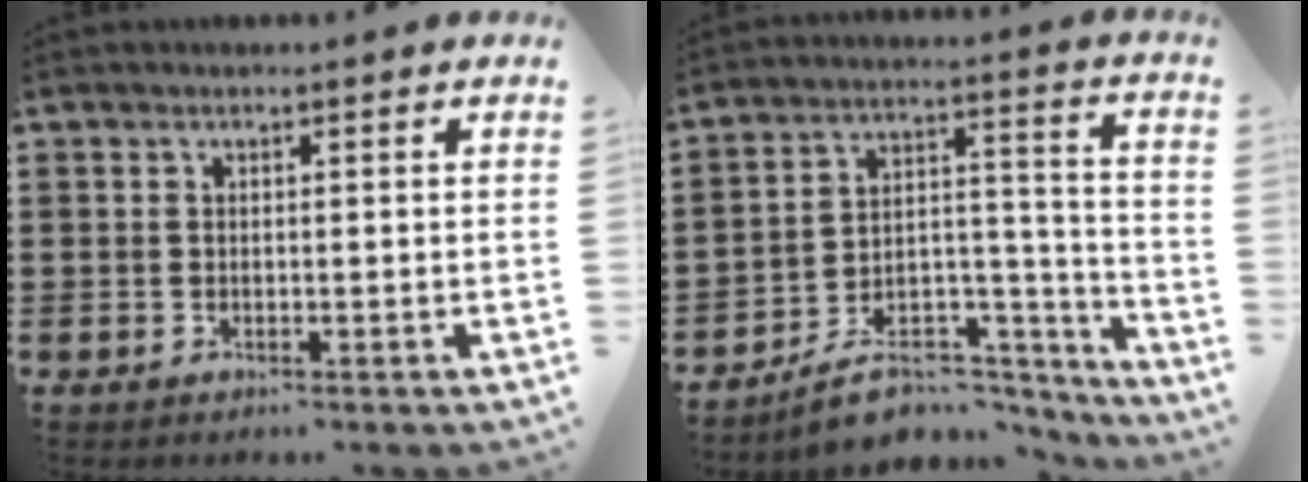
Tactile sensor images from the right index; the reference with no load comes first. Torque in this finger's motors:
{"motor_torque": [-1.15, 0.92, -0.95, -0.21]}